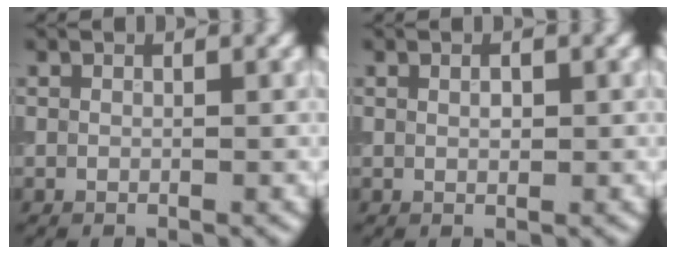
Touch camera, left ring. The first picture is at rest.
{"total": 0.8, "force": [0.2, 0.4, 0.6], "torque": [-0.012, 0.002, 0.005]}